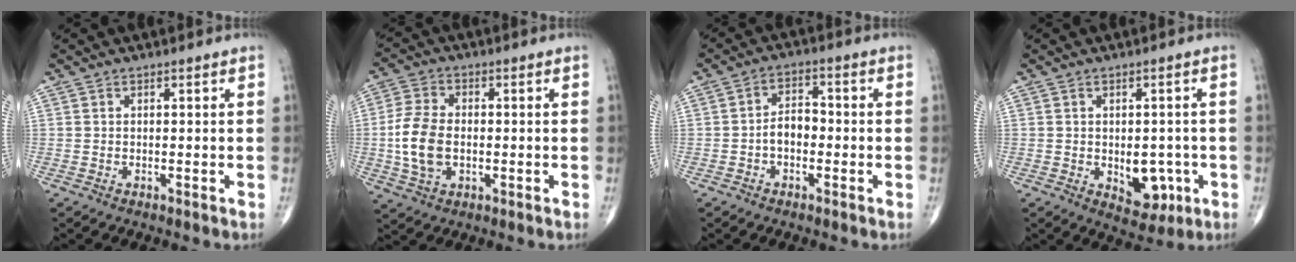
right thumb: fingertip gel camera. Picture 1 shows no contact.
{"total": 9.4, "force": [-1.0, 6.0, 7.2], "torque": [-0.148, 0.007, -0.020]}
{"total": 4.9, "force": [-1.2, 3.1, 3.5], "torque": [-0.049, 0.023, -0.029]}
{"total": 7.3, "force": [-1.7, 4.7, 5.3], "torque": [-0.038, 0.001, -0.010]}